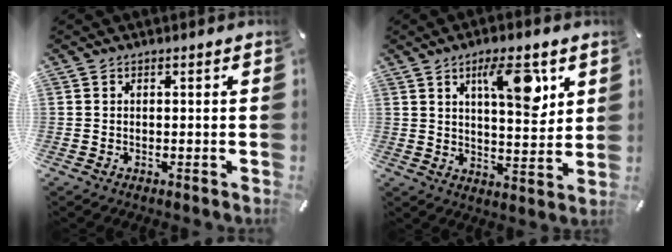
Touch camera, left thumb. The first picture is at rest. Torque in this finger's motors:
{"motor_torque": [1.61, 2.34, 1.09, -1.09, 0.44]}